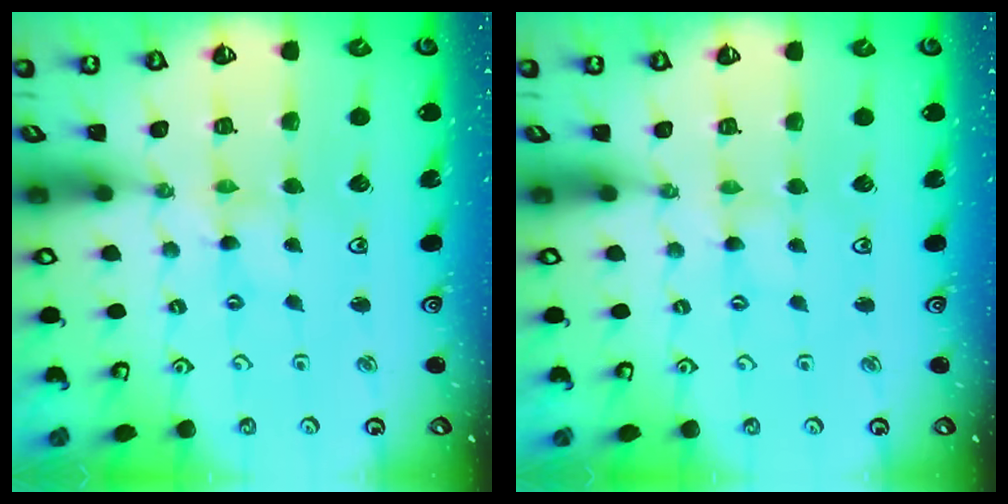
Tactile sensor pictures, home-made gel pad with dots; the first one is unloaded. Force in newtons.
{"total": 0.0}